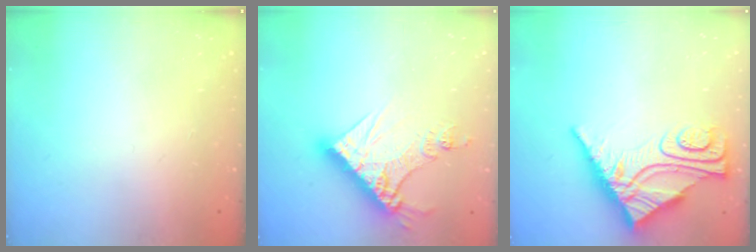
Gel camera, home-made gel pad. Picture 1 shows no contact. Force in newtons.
{"total": 14.5, "press": 14.4, "slide": 1.8}
{"total": 12.3, "press": 12.2, "slide": 1.2}